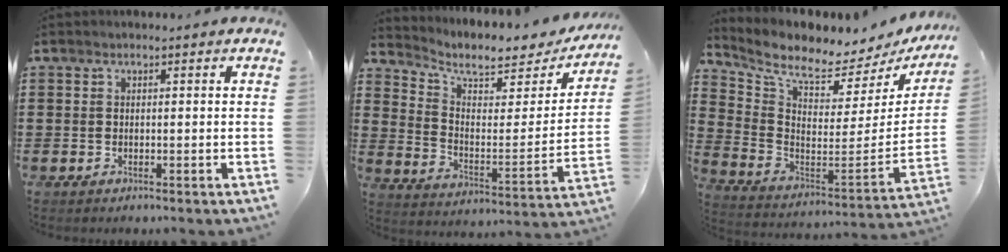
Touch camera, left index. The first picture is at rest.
{"total": 6.2, "force": [5.1, 1.9, 2.9], "torque": [-0.077, -0.035, 0.083]}
{"total": 5.4, "force": [4.7, 1.0, 2.6], "torque": [-0.079, -0.058, 0.073]}